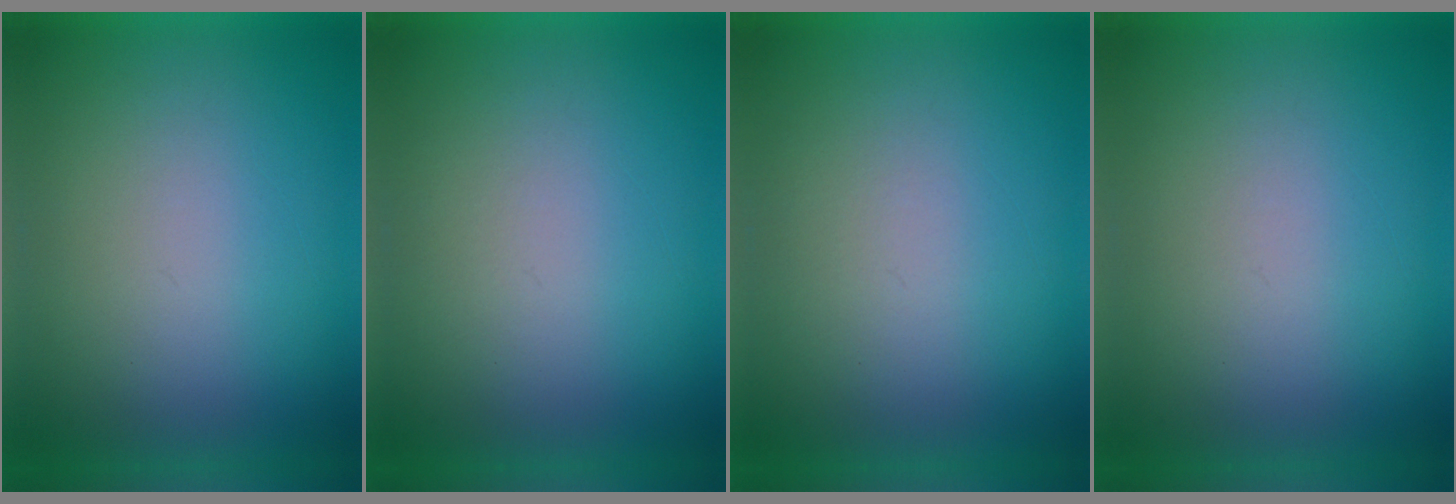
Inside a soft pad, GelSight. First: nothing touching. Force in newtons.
{"total": 1.1}
{"total": 1.3}
{"total": 1.1}